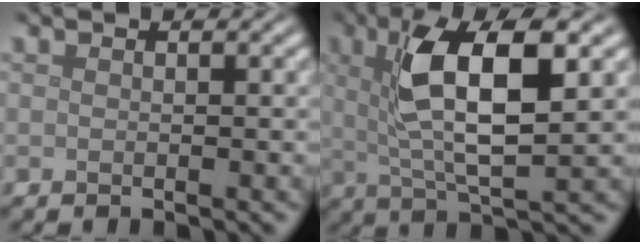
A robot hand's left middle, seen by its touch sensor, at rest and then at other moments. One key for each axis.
{"total": 8.9, "fx": 2.5, "fy": 2.8, "fz": 8.1, "tx": -0.147, "ty": 0.003, "tz": 0.041}